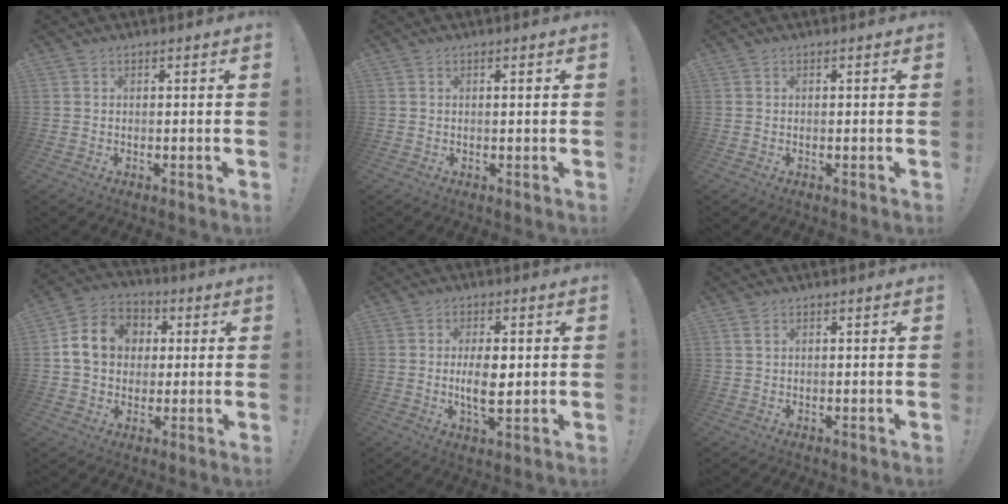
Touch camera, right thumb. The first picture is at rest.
{"total": 1.1, "force": [0.3, -0.1, 1.0], "torque": [-0.015, -0.003, 0.002]}
{"total": 0.0}
{"total": 13.2, "force": [2.4, 11.0, 6.8], "torque": [-0.101, 0.002, 0.052]}
{"total": 8.1, "force": [0.2, 3.2, 7.4], "torque": [-0.128, -0.009, -0.004]}
{"total": 1.7, "force": [0.8, 0.7, 1.3], "torque": [-0.027, 0.002, 0.016]}